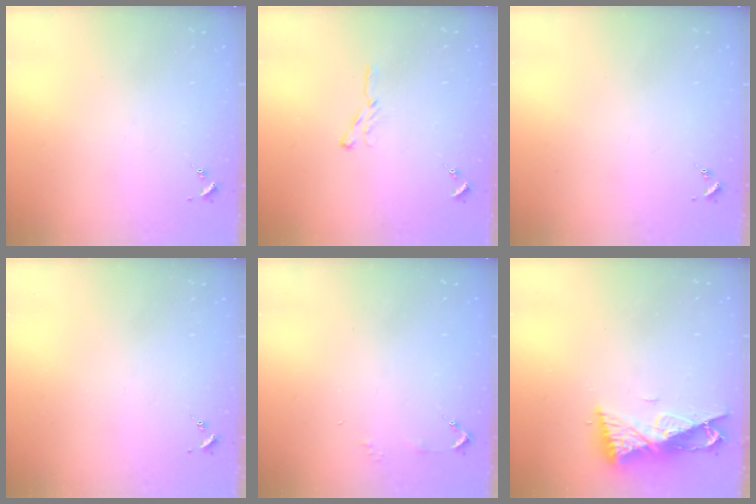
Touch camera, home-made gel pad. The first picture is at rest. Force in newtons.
{"total": 4.4, "press": 4.4, "slide": 0.5}
{"total": 0.0}
{"total": 0.0}
{"total": 2.9, "press": 2.8, "slide": 0.3}
{"total": 9.7, "press": 9.7, "slide": 0.7}